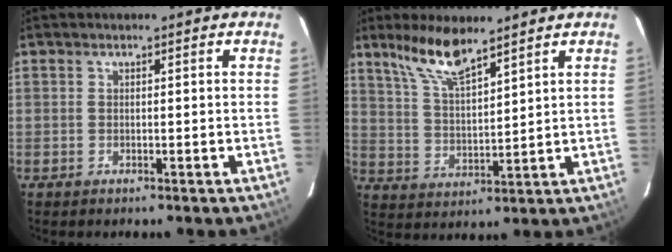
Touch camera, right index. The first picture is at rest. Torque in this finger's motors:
{"motor_torque": [0.95, 0.95, 0.16, 0.10]}